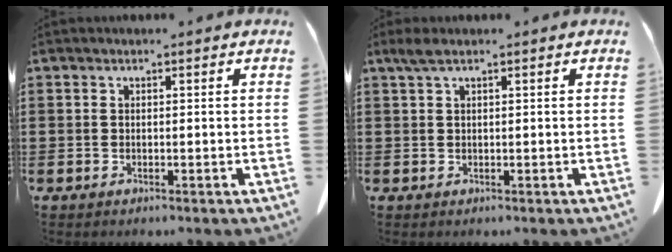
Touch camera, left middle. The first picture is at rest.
{"total": 1.6, "force": [0.8, 0.3, 1.3], "torque": [-0.028, 0.002, 0.015]}